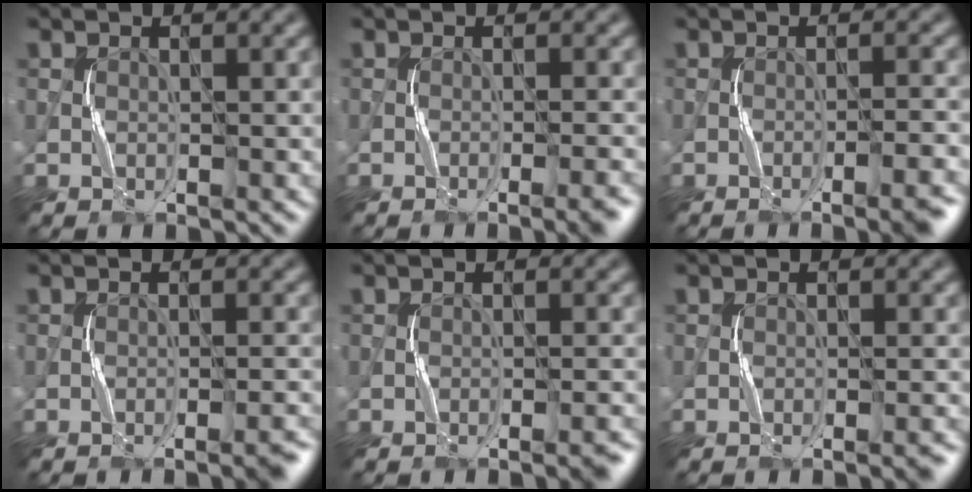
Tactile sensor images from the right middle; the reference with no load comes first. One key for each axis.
{"total": 2.0, "fx": -1.1, "fy": 0.1, "fz": 1.7, "tx": -0.020, "ty": 0.007, "tz": -0.019}
{"total": 3.6, "fx": -1.9, "fy": 0.4, "fz": 3.0, "tx": -0.035, "ty": 0.012, "tz": -0.030}
{"total": 1.7, "fx": -1.1, "fy": 0.1, "fz": 1.4, "tx": -0.017, "ty": 0.010, "tz": -0.019}
{"total": 1.4, "fx": -0.9, "fy": 0.0, "fz": 1.1, "tx": -0.013, "ty": 0.009, "tz": -0.014}
{"total": 1.1, "fx": -0.7, "fy": -0.1, "fz": 0.8, "tx": -0.011, "ty": 0.005, "tz": -0.011}